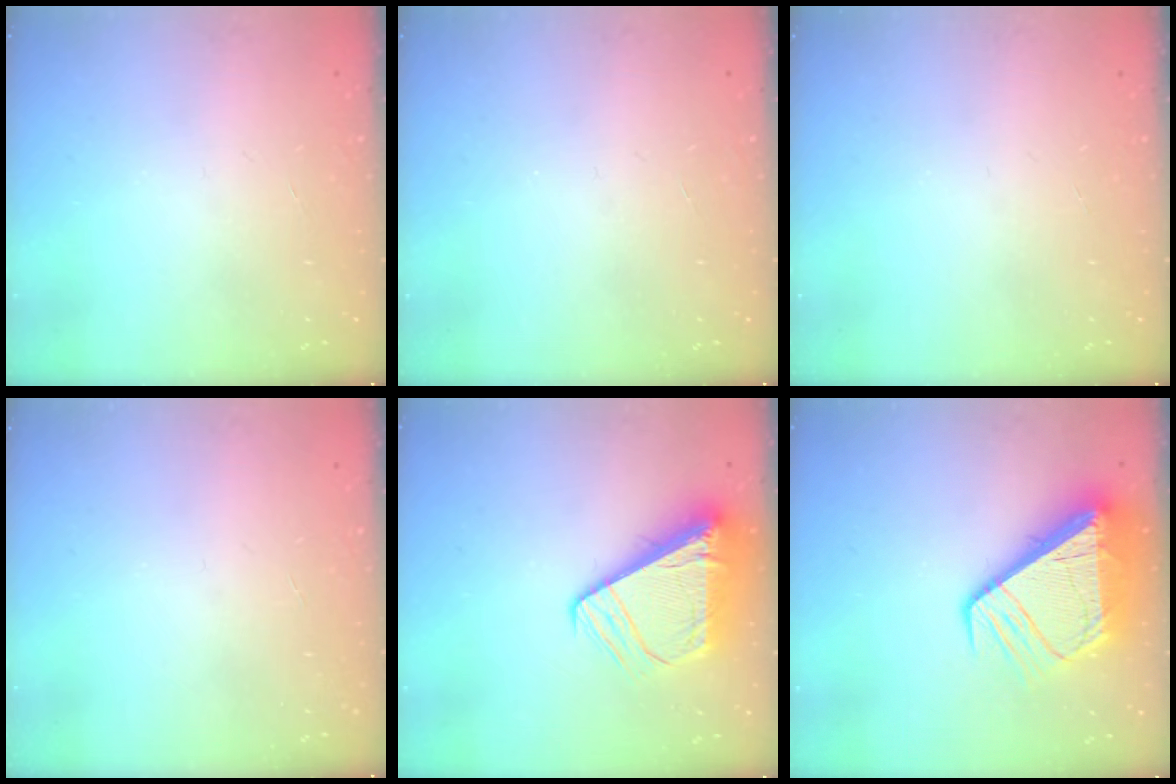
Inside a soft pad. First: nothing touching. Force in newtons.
{"total": 0.0}
{"total": 0.0}
{"total": 0.0}
{"total": 11.3, "press": 11.2, "slide": 1.1}
{"total": 15.2, "press": 15.1, "slide": 1.8}